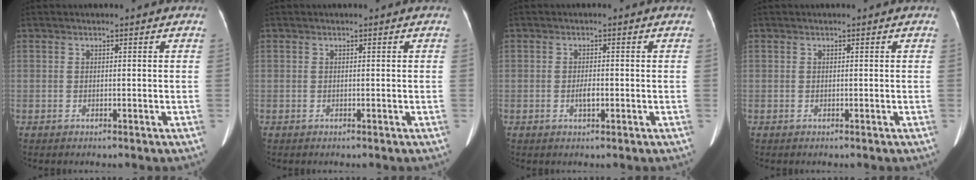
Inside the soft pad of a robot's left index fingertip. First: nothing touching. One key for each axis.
{"total": 0.0}
{"total": 1.8, "fx": -0.8, "fy": 0.6, "fz": 1.5, "tx": -0.028, "ty": -0.001, "tz": -0.012}
{"total": 0.0}